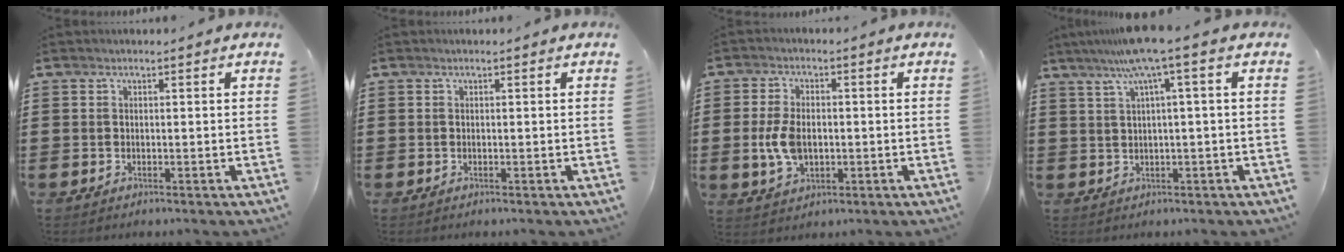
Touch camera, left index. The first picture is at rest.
{"total": 0.0}
{"total": 6.5, "force": [-0.4, 4.0, 5.1], "torque": [-0.122, 0.001, -0.013]}
{"total": 6.8, "force": [3.0, -0.6, 6.1], "torque": [-0.122, -0.005, 0.051]}